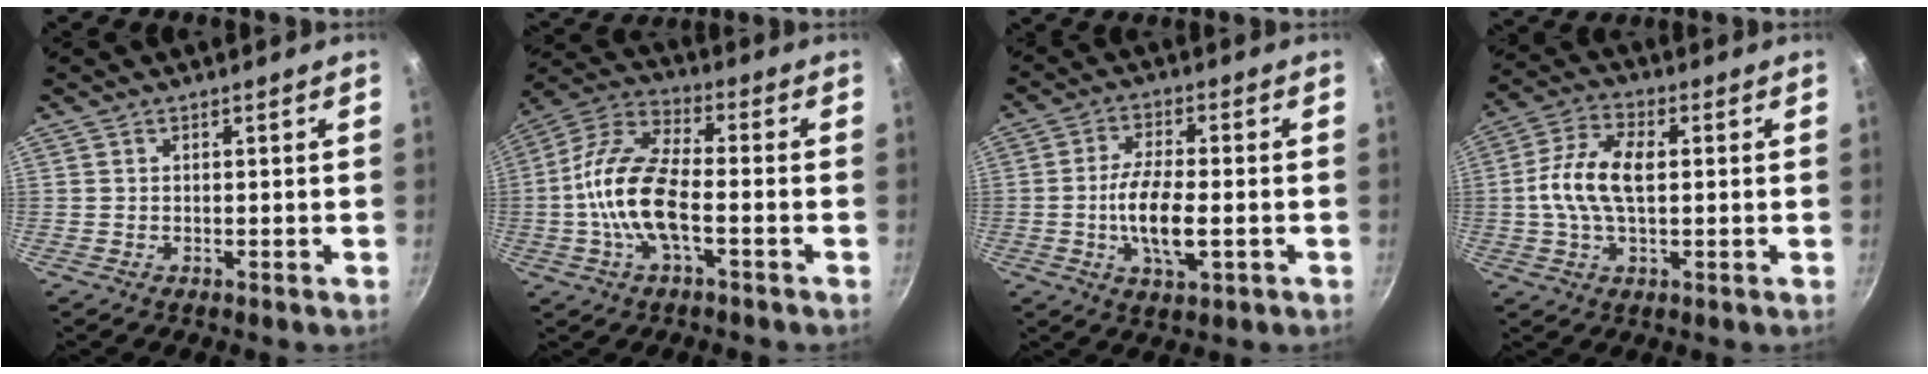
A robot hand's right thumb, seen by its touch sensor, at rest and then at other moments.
{"total": 14.5, "force": [-2.6, 6.3, 12.8], "torque": [-0.271, 0.037, -0.053]}
{"total": 9.5, "force": [-1.8, 3.8, 8.6], "torque": [-0.165, 0.006, -0.032]}
{"total": 10.8, "force": [0.6, 5.7, 9.2], "torque": [-0.193, 0.018, 0.010]}